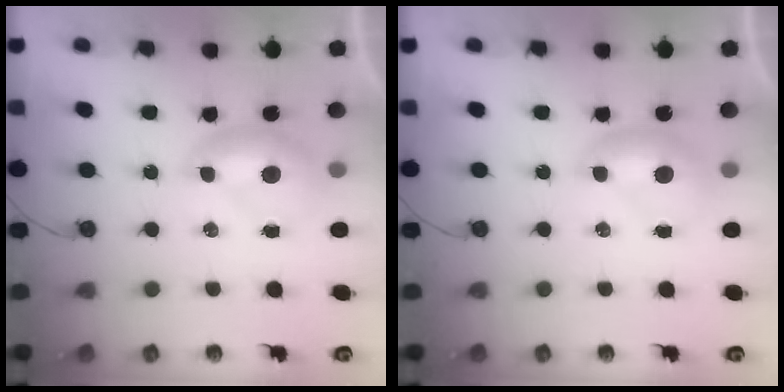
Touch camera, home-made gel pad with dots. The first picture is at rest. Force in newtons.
{"total": 0.0}